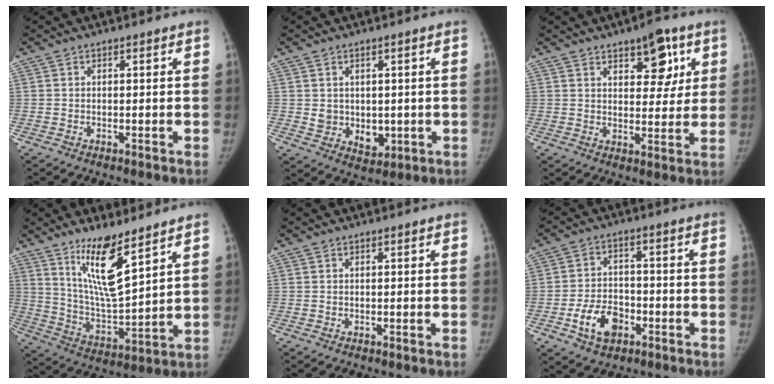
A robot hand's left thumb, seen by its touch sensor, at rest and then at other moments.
{"total": 5.9, "force": [0.3, 4.9, 3.4], "torque": [-0.028, -0.013, 0.024]}
{"total": 9.6, "force": [4.7, 4.8, 6.8], "torque": [-0.055, -0.020, 0.064]}
{"total": 13.5, "force": [8.5, 3.0, 10.0], "torque": [-0.168, -0.068, 0.171]}
{"total": 0.0}
{"total": 8.9, "force": [-3.9, 6.1, 5.3], "torque": [-0.075, 0.024, -0.065]}